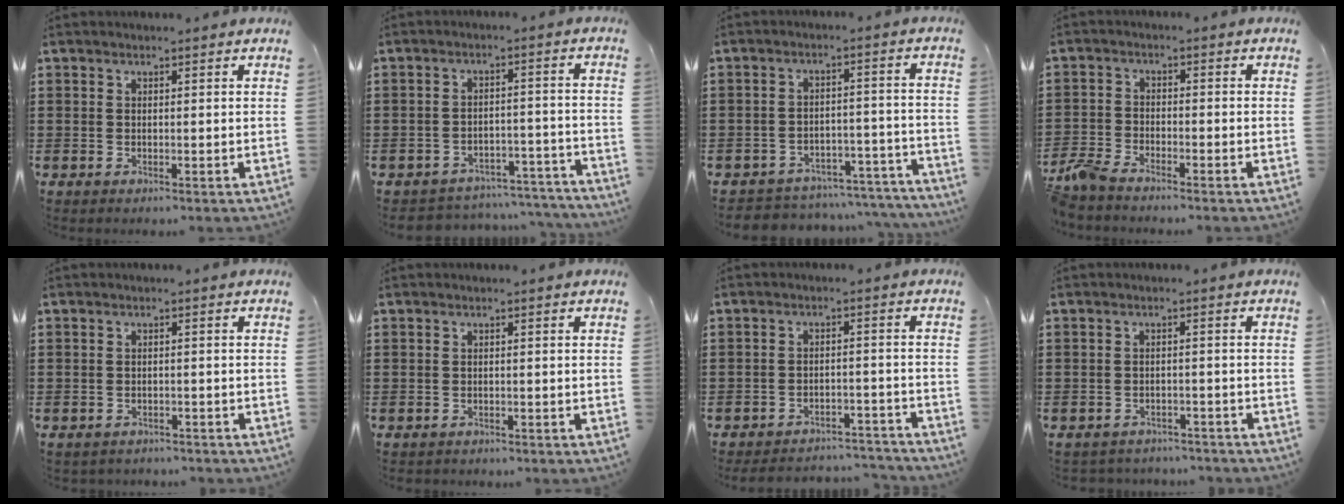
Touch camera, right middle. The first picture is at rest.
{"total": 4.1, "force": [-4.1, 0.6, 0.2], "torque": [-0.009, 0.004, -0.086]}
{"total": 4.4, "force": [-4.4, 0.8, 0.2], "torque": [-0.009, 0.008, -0.091]}
{"total": 3.7, "force": [-3.4, 0.6, 1.4], "torque": [-0.053, -0.007, -0.076]}
{"total": 1.4, "force": [-1.4, 0.2, -0.1], "torque": [-0.005, -0.002, -0.032]}
{"total": 0.7, "force": [-0.7, 0.1, -0.1], "torque": [-0.002, 0.000, -0.015]}
{"total": 4.2, "force": [-4.1, 0.3, 0.4], "torque": [-0.011, 0.002, -0.086]}
{"total": 2.2, "force": [-2.2, 0.3, -0.2], "torque": [-0.006, -0.002, -0.049]}